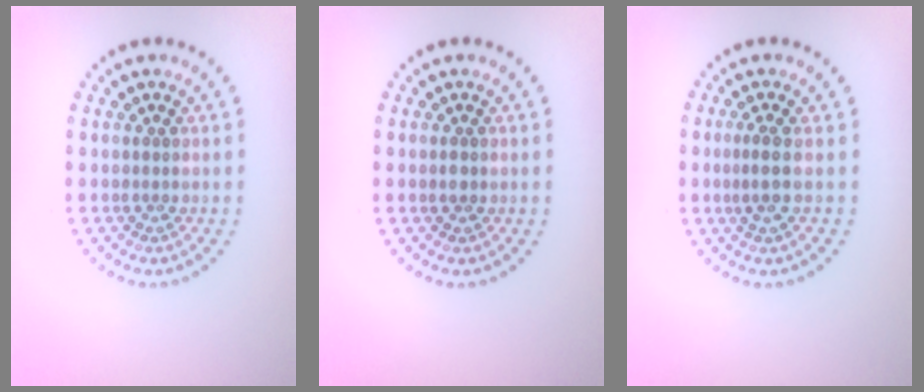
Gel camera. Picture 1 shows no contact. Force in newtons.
{"total": 0.6, "press": 0.6, "slide": 0.3}
{"total": 1.8, "press": 1.3, "slide": 1.3}